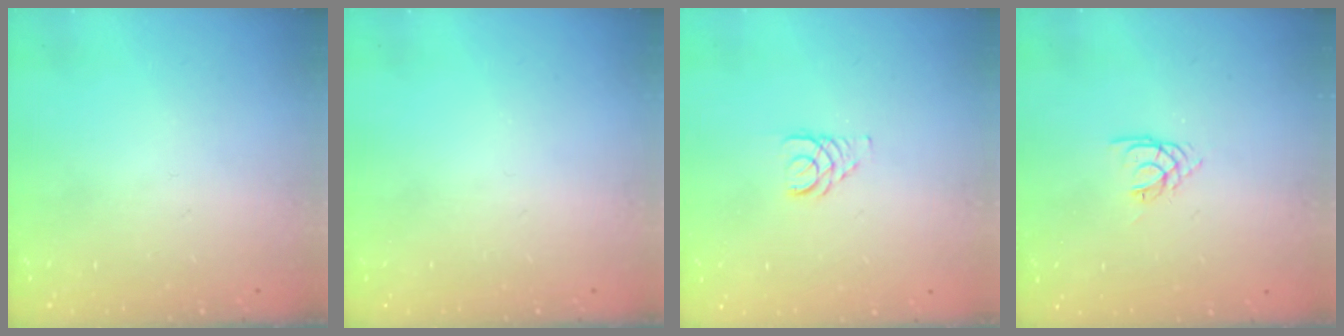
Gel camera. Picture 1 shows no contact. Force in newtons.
{"total": 0.0}
{"total": 2.9, "press": 2.9, "slide": 0.3}
{"total": 1.4, "press": 1.3, "slide": 0.3}